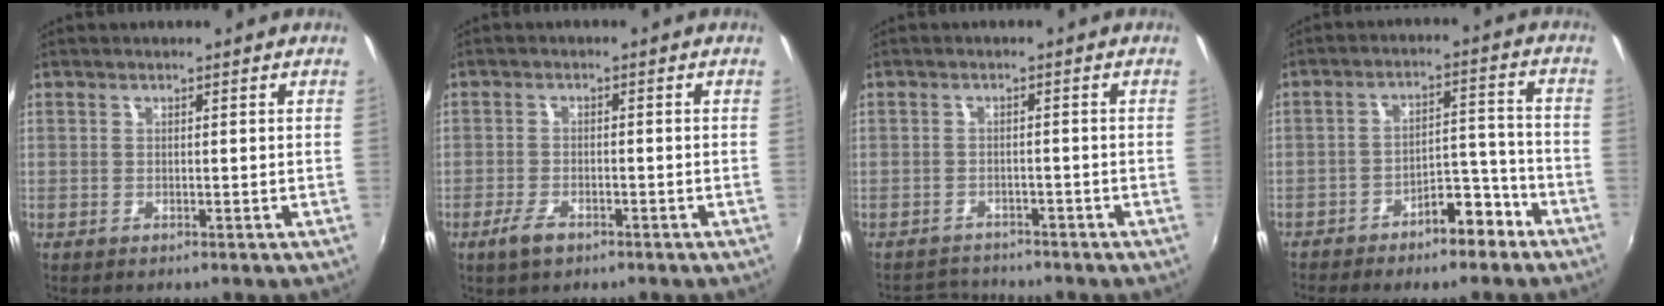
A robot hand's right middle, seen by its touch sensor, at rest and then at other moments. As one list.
[{"total": 4.0, "force": [-2.7, 1.6, 2.4], "torque": [-0.062, -0.007, -0.052]}, {"total": 3.6, "force": [-3.3, 1.4, 0.0], "torque": [-0.011, 0.004, -0.056]}, {"total": 8.4, "force": [-6.4, 3.2, 4.5], "torque": [-0.072, 0.025, -0.087]}]